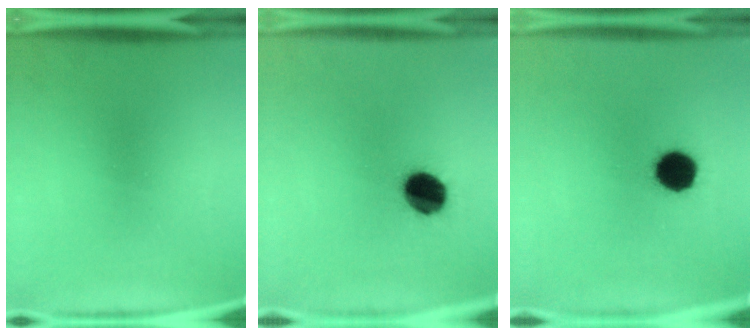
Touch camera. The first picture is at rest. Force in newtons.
{"total": 10.5}
{"total": 10.5}